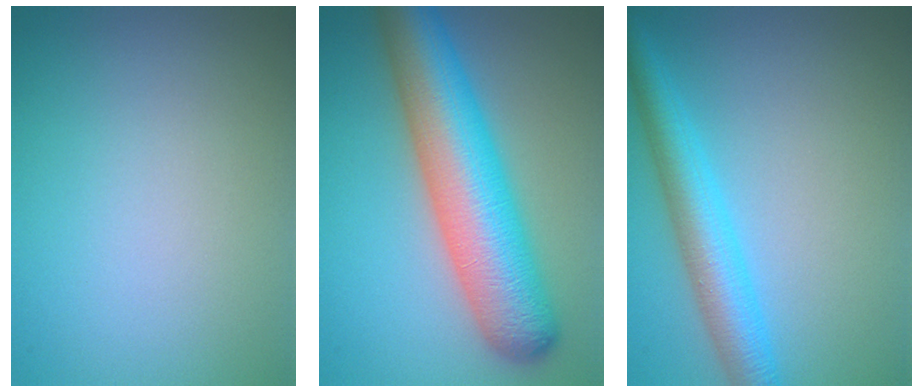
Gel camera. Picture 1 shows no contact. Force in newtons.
{"total": 10.7, "press": 10.7, "slide": 0.3}
{"total": 4.8, "press": 4.8, "slide": 0.2}